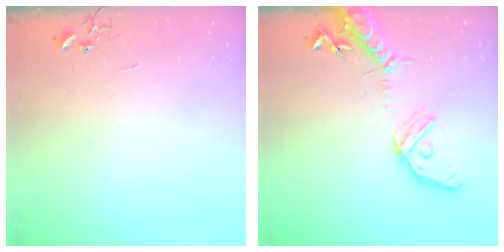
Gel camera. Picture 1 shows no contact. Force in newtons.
{"total": 16.6, "press": 16.2, "slide": 3.2}